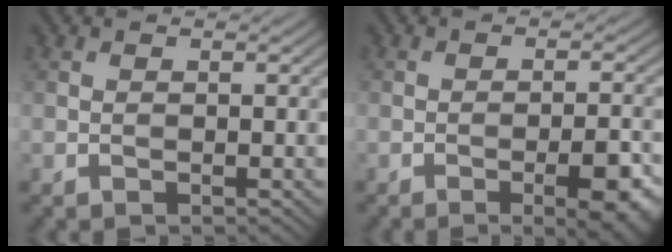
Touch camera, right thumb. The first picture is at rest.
{"total": 5.9, "force": [-2.8, 1.2, 5.0], "torque": [-0.077, 0.007, -0.033]}